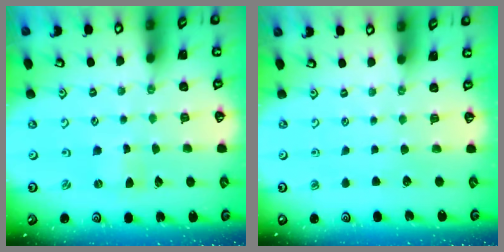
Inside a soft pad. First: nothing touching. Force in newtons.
{"total": 0.0}